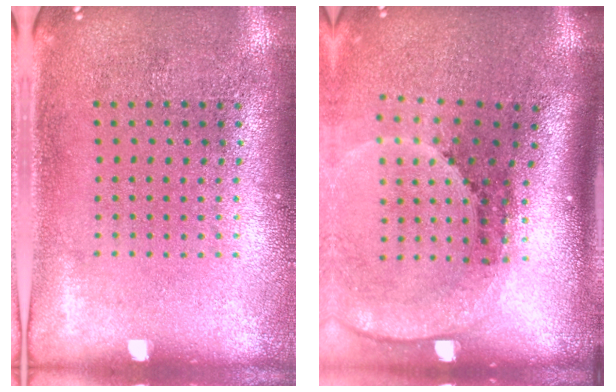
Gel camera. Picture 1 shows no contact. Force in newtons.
{"total": 2.6, "press": 1.8, "slide": 1.9}